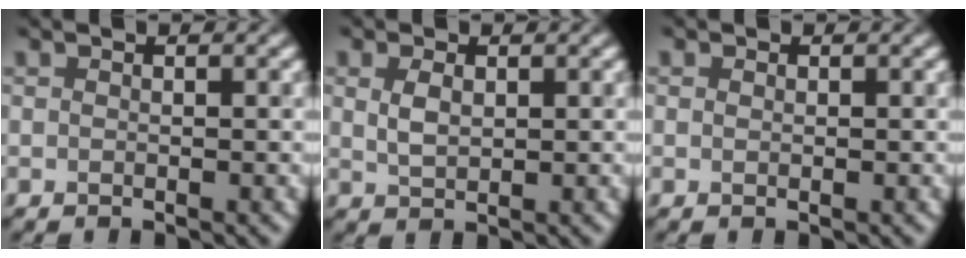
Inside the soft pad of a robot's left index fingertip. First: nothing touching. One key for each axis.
{"total": 0.7, "fx": 0.0, "fy": 0.5, "fz": 0.4, "tx": -0.020, "ty": 0.001, "tz": 0.016}
{"total": 0.5, "fx": -0.3, "fy": 0.0, "fz": -0.4, "tx": 0.006, "ty": -0.005, "tz": 0.005}